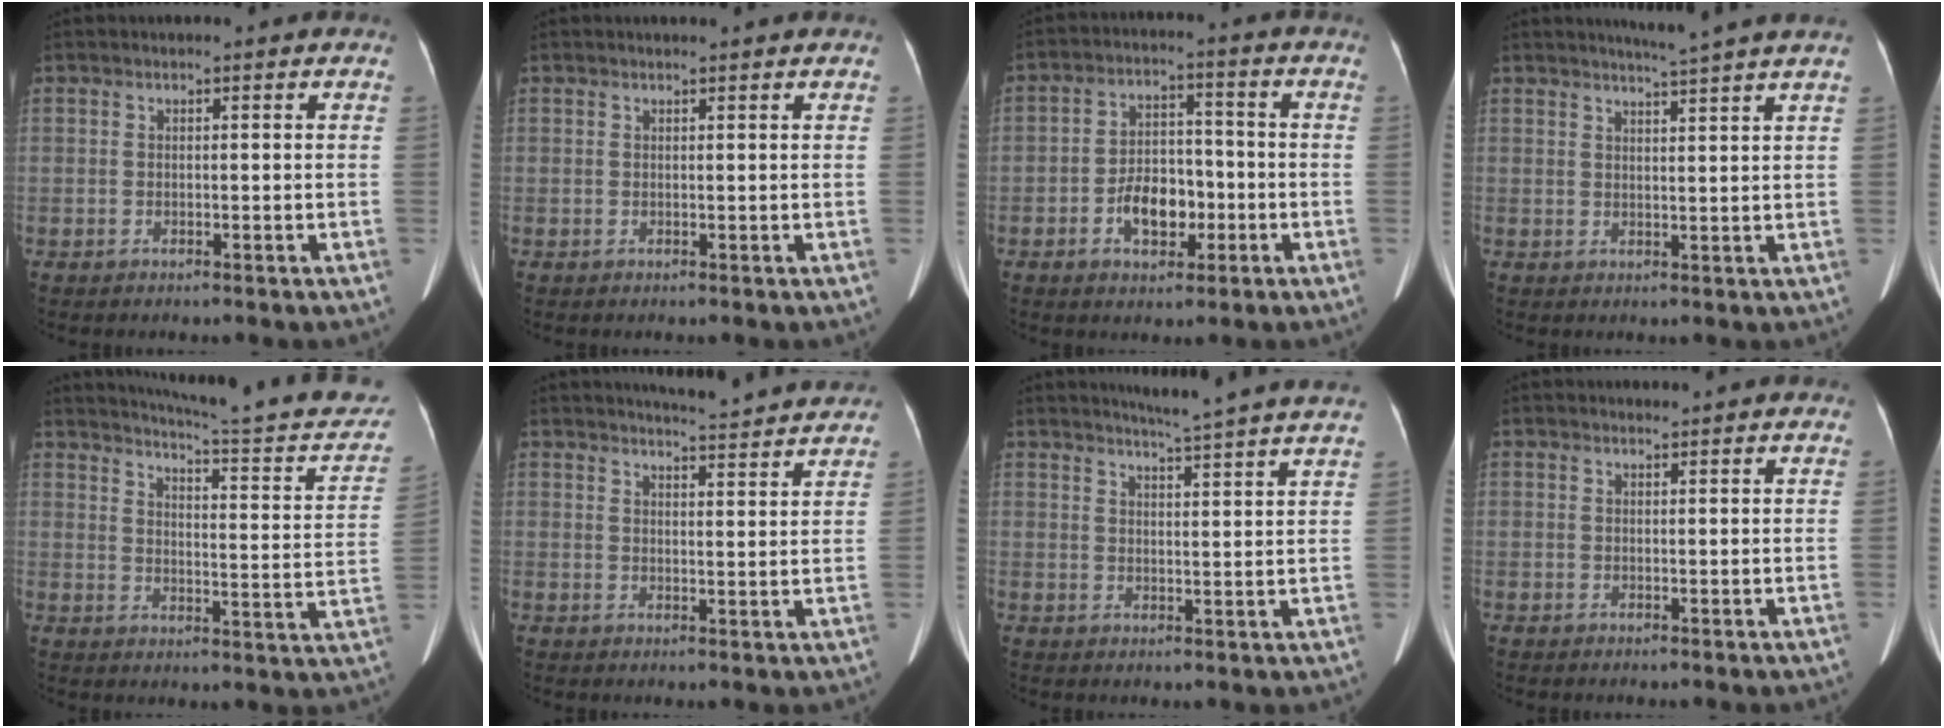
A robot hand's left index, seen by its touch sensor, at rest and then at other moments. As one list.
[{"total": 1.5, "force": [1.4, 0.0, 0.5], "torque": [-0.009, 0.009, 0.018]}, {"total": 7.4, "force": [-2.7, 4.3, 5.4], "torque": [-0.104, 0.016, -0.042]}, {"total": 5.4, "force": [4.8, -1.4, 2.1], "torque": [-0.035, -0.003, 0.059]}, {"total": 22.0, "force": [20.3, 1.2, 8.3], "torque": [-0.109, -0.065, 0.243]}, {"total": 8.9, "force": [8.7, -0.1, 2.1], "torque": [-0.040, 0.002, 0.103]}, {"total": 11.9, "force": [11.0, -1.5, 4.4], "torque": [-0.070, -0.024, 0.126]}, {"total": 2.8, "force": [2.7, 0.6, 0.6], "torque": [-0.011, 0.012, 0.023]}]